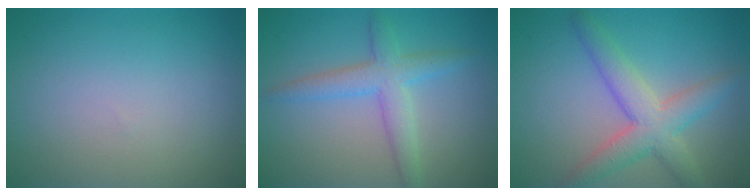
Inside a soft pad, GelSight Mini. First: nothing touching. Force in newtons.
{"total": 3.6, "press": 3.6, "slide": 0.2}
{"total": 5.1, "press": 5.1, "slide": 0.1}